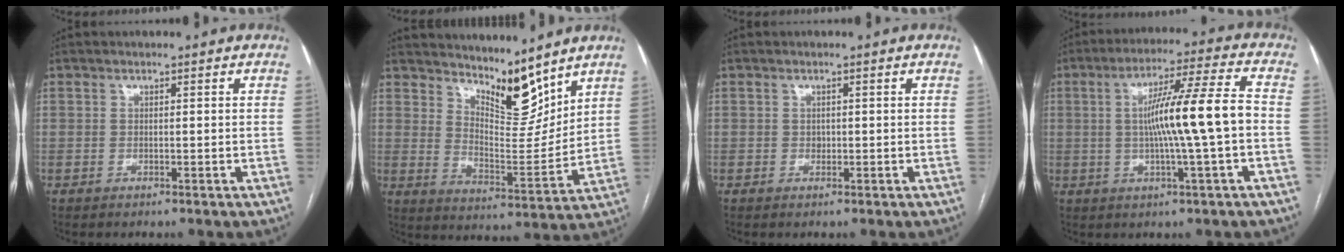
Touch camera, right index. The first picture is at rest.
{"total": 10.0, "force": [8.6, 2.4, 4.5], "torque": [-0.077, -0.015, 0.157]}
{"total": 0.8, "force": [0.0, 0.7, 0.4], "torque": [-0.003, 0.002, 0.000]}
{"total": 11.7, "force": [-0.7, -0.6, 11.6], "torque": [-0.196, 0.013, -0.012]}